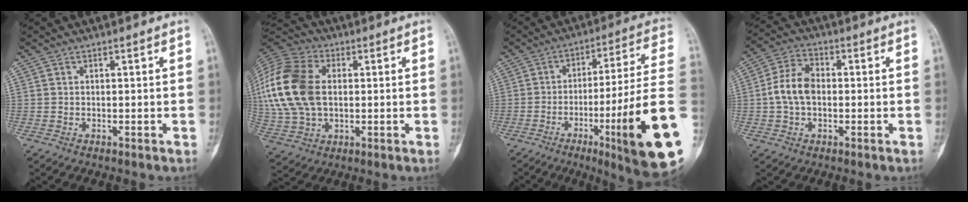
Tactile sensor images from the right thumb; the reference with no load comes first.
{"total": 21.8, "force": [2.3, 14.5, 16.1], "torque": [-0.375, 0.011, 0.046]}
{"total": 23.2, "force": [-7.0, 1.4, 22.1], "torque": [-0.300, 0.006, -0.105]}
{"total": 8.1, "force": [-0.4, 5.4, 6.0], "torque": [-0.114, 0.022, -0.015]}